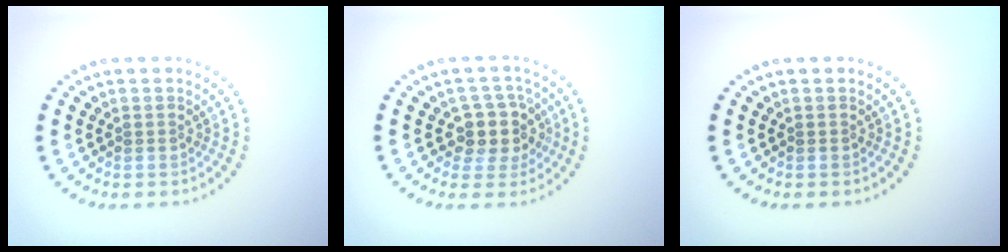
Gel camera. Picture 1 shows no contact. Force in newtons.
{"total": 3.4, "press": 2.9, "slide": 1.6}
{"total": 0.0}